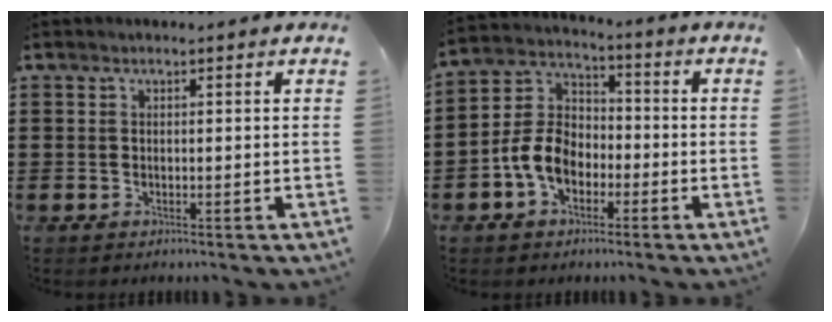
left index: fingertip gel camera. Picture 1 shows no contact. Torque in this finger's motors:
{"motor_torque": [1.56, 0.58, 0.38, 0.14]}